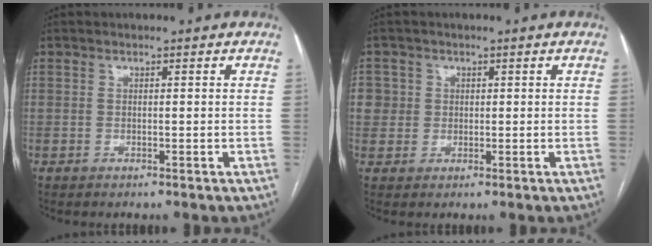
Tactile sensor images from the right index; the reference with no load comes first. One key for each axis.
{"total": 3.8, "fx": 0.7, "fy": 3.7, "fz": 0.4, "tx": 0.006, "ty": 0.014, "tz": 0.016}